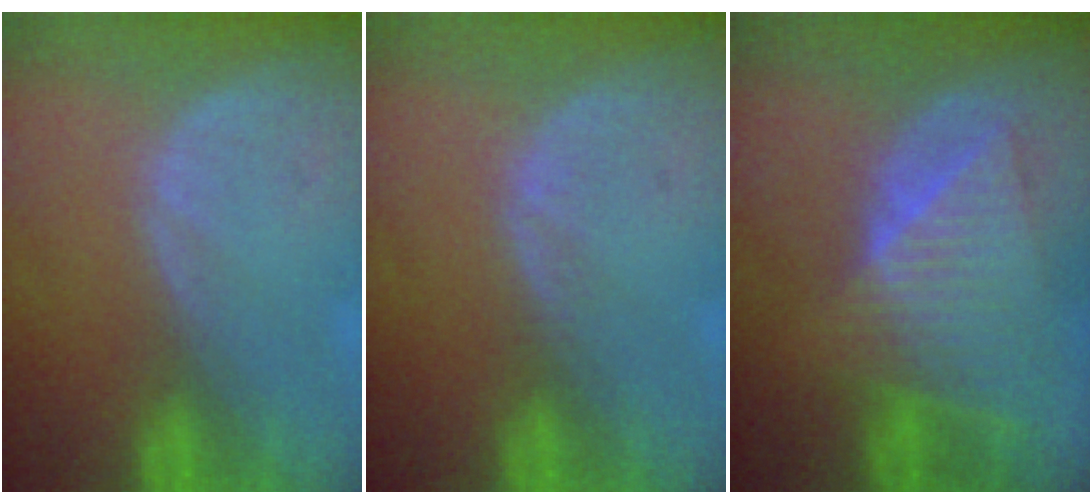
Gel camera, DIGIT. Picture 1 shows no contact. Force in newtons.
{"total": 0.5, "press": 0.5, "slide": 0.1}
{"total": 9.1, "press": 8.0, "slide": 4.3}